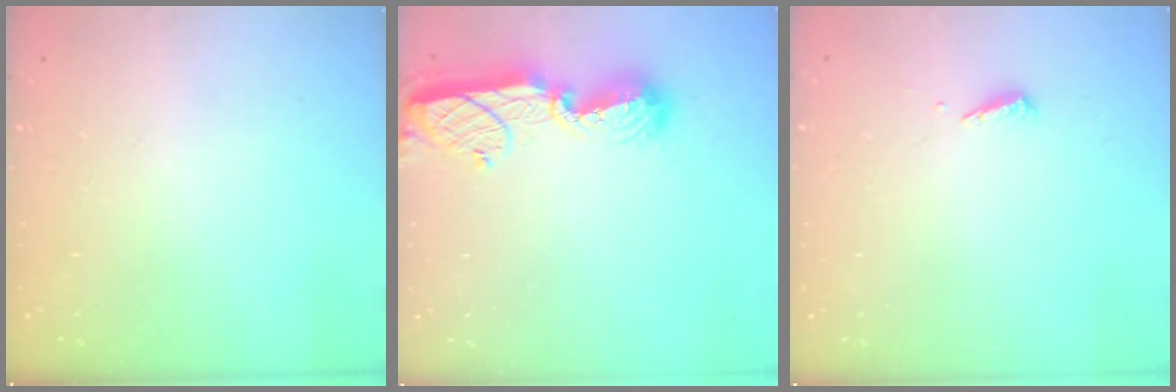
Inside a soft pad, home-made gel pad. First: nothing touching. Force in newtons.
{"total": 13.8, "press": 13.8, "slide": 1.5}
{"total": 2.5, "press": 2.5, "slide": 0.1}